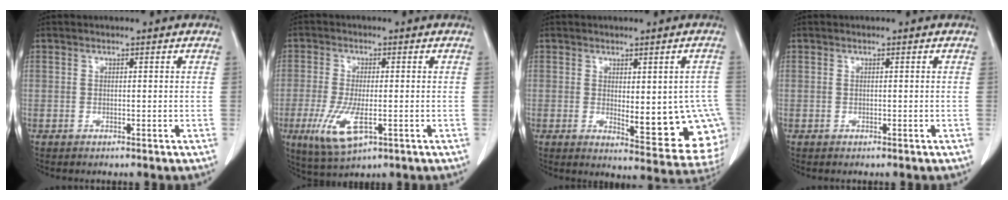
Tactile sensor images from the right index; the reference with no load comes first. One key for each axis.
{"total": 7.9, "fx": -2.5, "fy": 2.8, "fz": 7.0, "tx": -0.147, "ty": -0.019, "tz": -0.038}
{"total": 13.8, "fx": -2.6, "fy": 5.2, "fz": 12.5, "tx": -0.095, "ty": 0.001, "tz": -0.017}
{"total": 0.0}